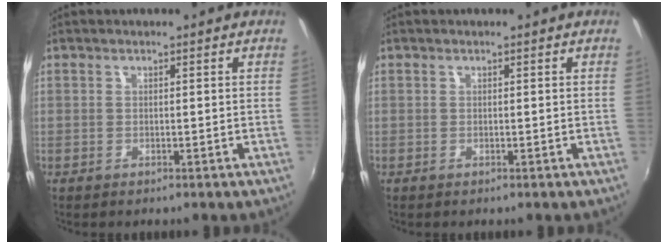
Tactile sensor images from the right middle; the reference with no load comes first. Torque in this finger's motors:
{"motor_torque": [-0.15, -0.02, -0.01, 0.01]}